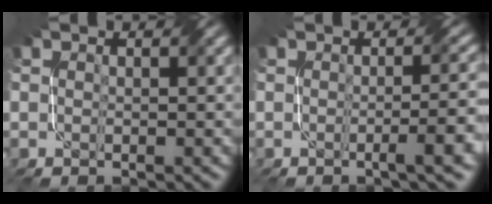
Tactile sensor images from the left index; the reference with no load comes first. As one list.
[{"total": 4.6, "force": [-1.0, 0.9, 4.4], "torque": [-0.047, 0.000, -0.021]}]